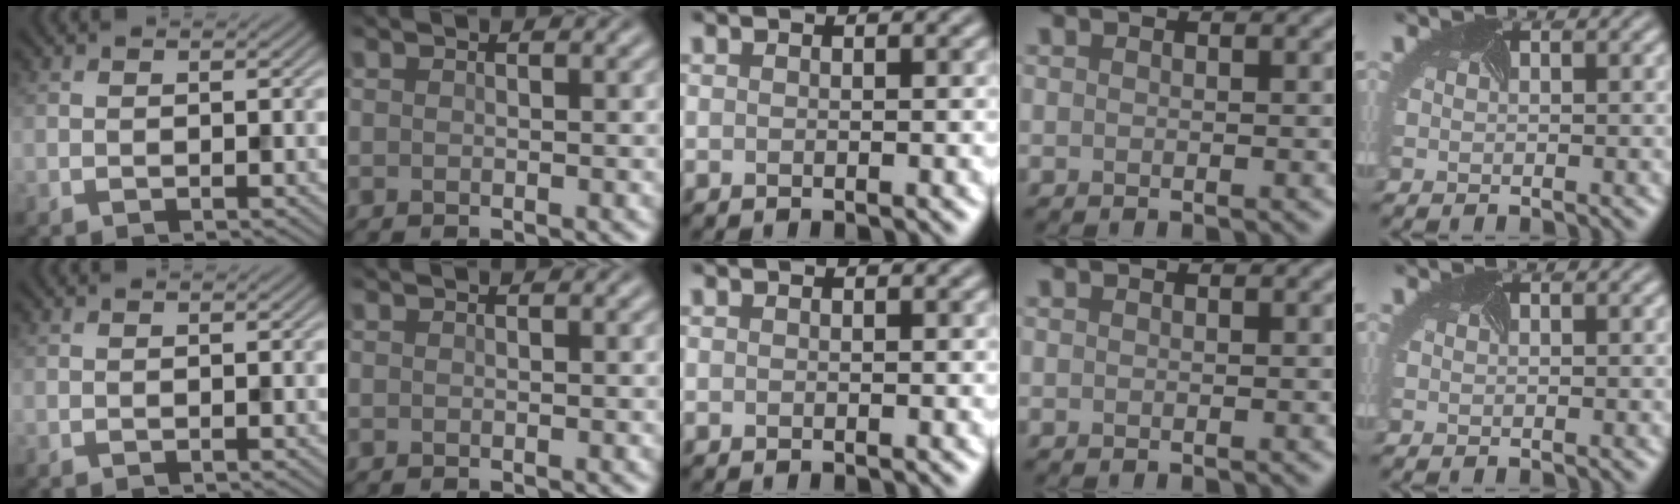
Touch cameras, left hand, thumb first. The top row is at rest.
{}